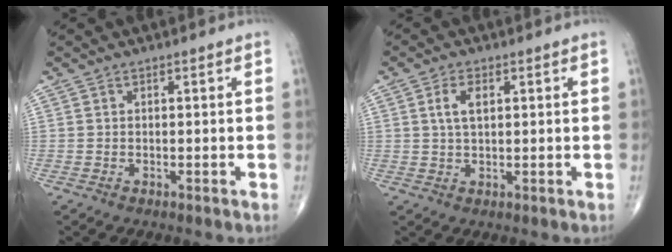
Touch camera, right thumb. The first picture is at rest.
{"total": 4.0, "force": [1.2, 2.0, 3.2], "torque": [-0.065, 0.002, 0.024]}